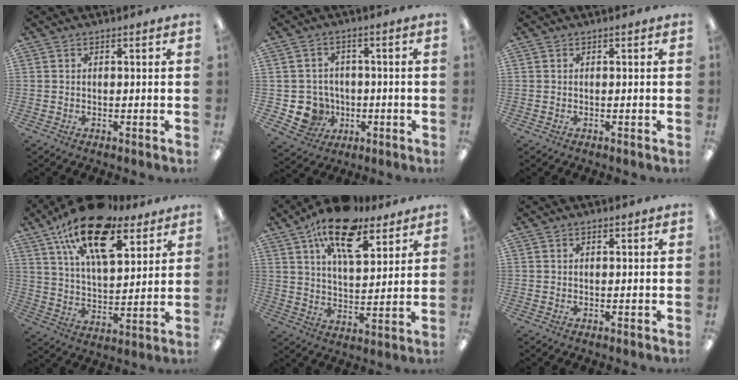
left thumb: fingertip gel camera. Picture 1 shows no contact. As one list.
[{"total": 7.8, "force": [-1.7, 7.4, 1.9], "torque": [-0.059, 0.013, -0.021]}, {"total": 0.0}, {"total": 21.1, "force": [13.2, 9.4, 13.6], "torque": [-0.227, -0.065, 0.229]}, {"total": 17.6, "force": [11.8, 7.5, 10.7], "torque": [-0.177, -0.053, 0.201]}, {"total": 0.6, "force": [0.5, 0.2, 0.3], "torque": [-0.007, 0.001, 0.009]}]